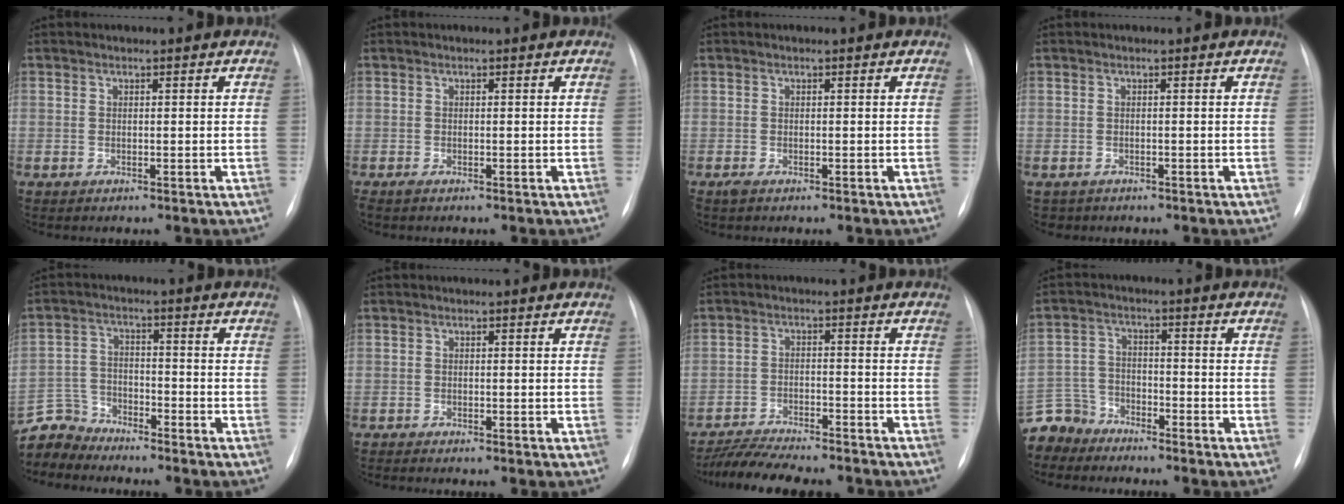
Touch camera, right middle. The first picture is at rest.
{"total": 0.6, "force": [-0.4, 0.1, 0.3], "torque": [-0.009, -0.002, -0.008]}
{"total": 0.9, "force": [-0.6, 0.4, 0.6], "torque": [-0.013, -0.002, -0.008]}
{"total": 1.7, "force": [-1.2, 1.1, -0.1], "torque": [-0.005, 0.002, -0.016]}
{"total": 6.6, "force": [-6.4, 1.5, -1.1], "torque": [0.017, 0.008, -0.130]}
{"total": 0.8, "force": [-0.8, -0.1, 0.2], "torque": [-0.006, -0.004, -0.013]}
{"total": 12.0, "force": [-10.8, 1.8, 4.8], "torque": [-0.079, -0.004, -0.166]}
{"total": 7.5, "force": [-6.7, 3.4, -0.2], "torque": [0.001, 0.002, -0.134]}